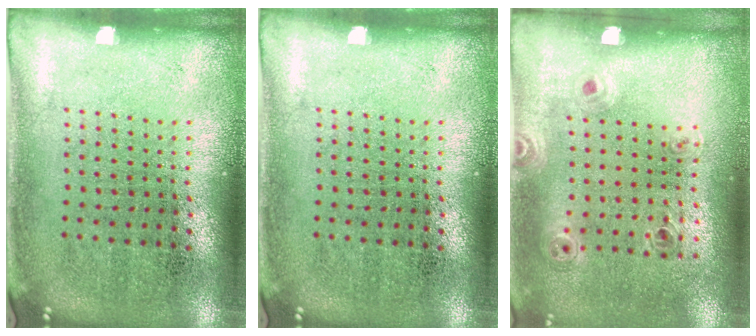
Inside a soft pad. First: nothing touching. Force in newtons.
{"total": 0.0}
{"total": 0.9, "press": 0.8, "slide": 0.3}